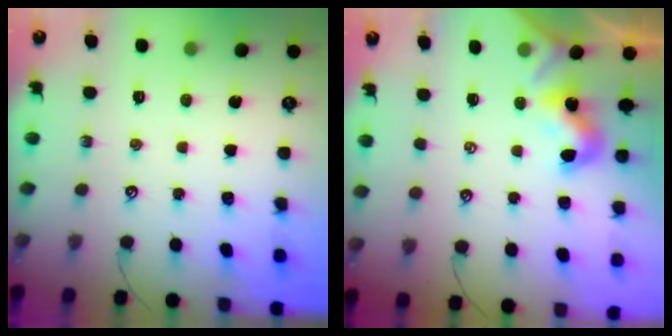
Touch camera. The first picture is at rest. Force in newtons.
{"total": 2.0, "press": 1.9, "slide": 0.4}